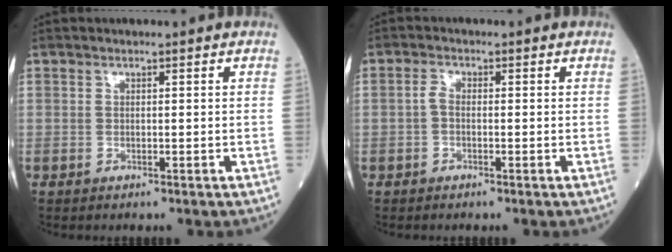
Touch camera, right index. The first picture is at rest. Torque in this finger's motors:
{"motor_torque": [0.07, -0.06, 0.14, 0.03]}